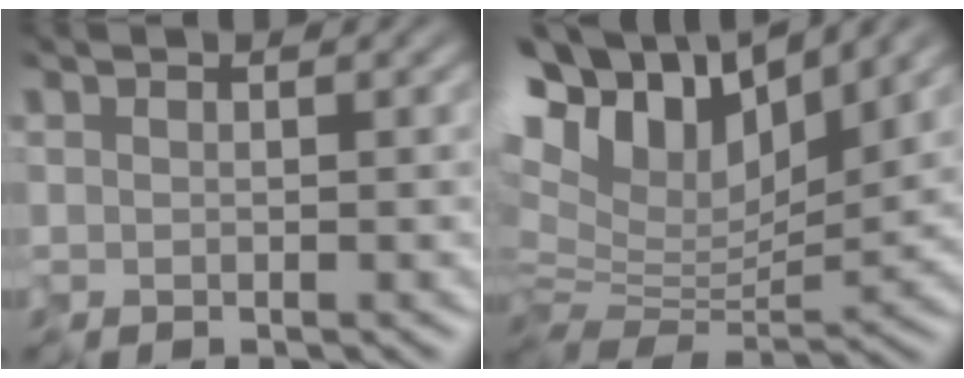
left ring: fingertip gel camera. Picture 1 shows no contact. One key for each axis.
{"total": 12.3, "fx": 6.1, "fy": 5.6, "fz": 9.2, "tx": -0.192, "ty": 0.036, "tz": 0.099}